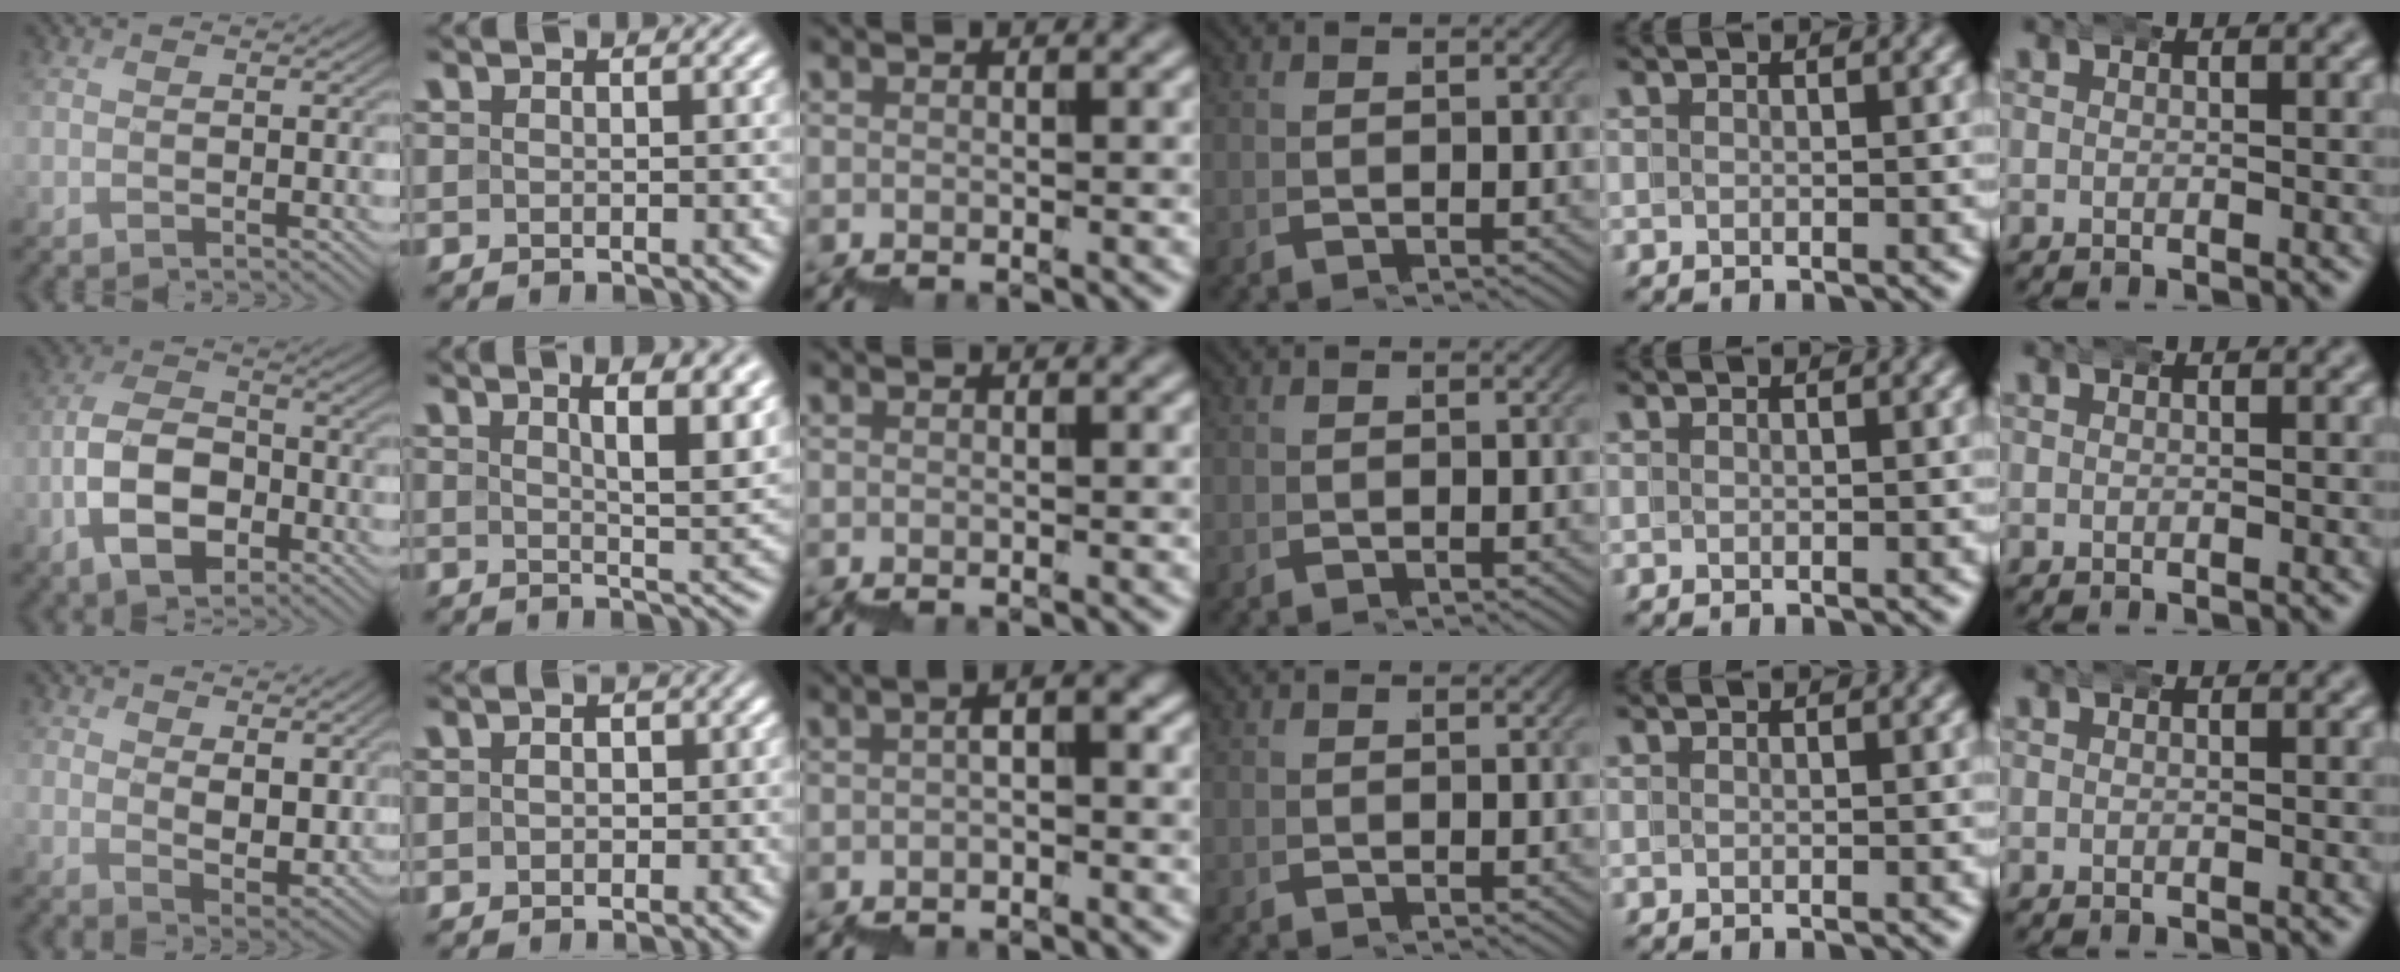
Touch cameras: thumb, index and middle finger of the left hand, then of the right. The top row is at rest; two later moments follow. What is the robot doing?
{"motion": "wrap", "object": "bubble wrap"}